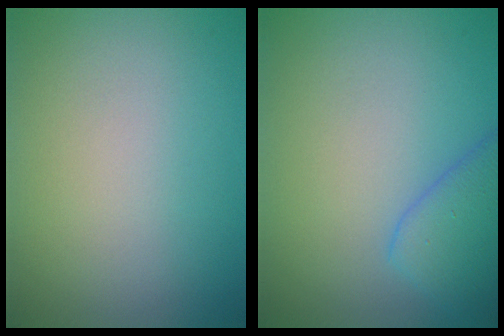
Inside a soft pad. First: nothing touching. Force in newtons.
{"total": 3.4, "press": 3.4, "slide": 0.2}